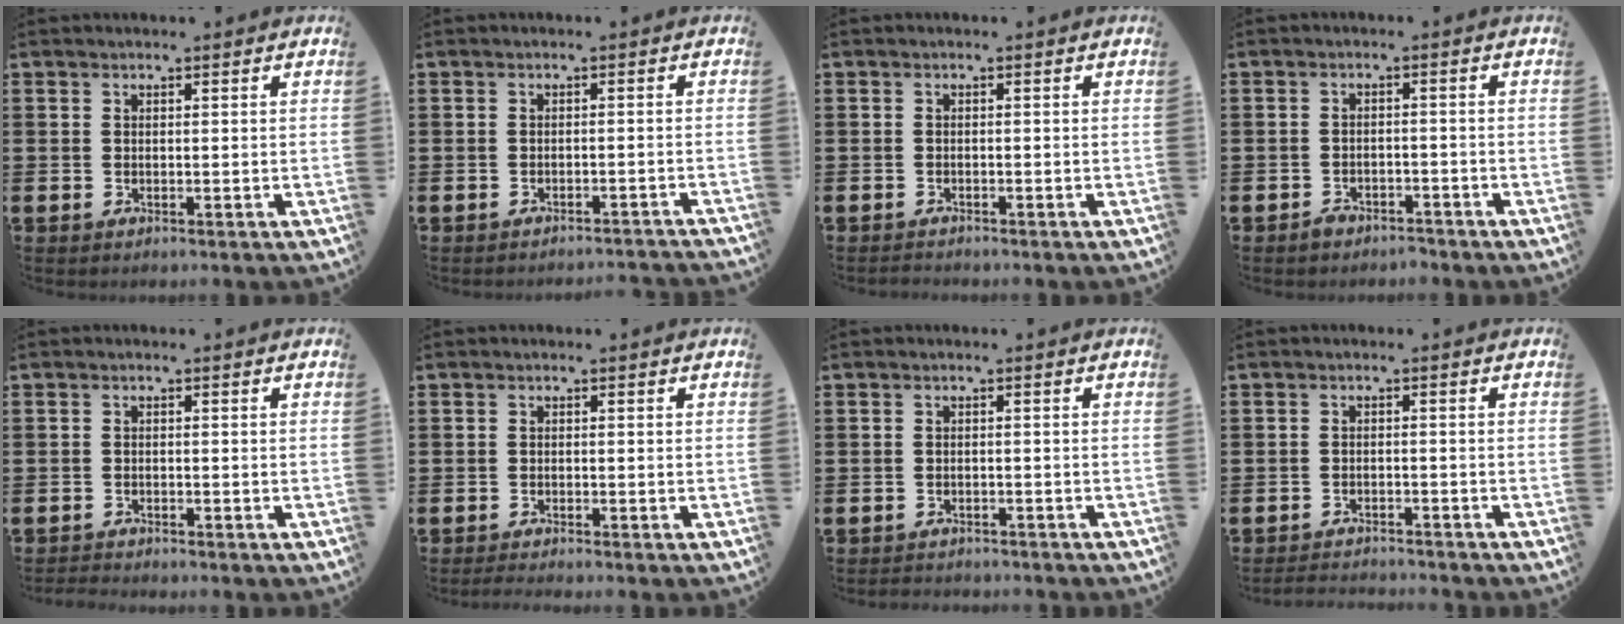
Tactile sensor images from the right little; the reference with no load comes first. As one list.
[{"total": 1.2, "force": [-1.2, -0.2, 0.0], "torque": [-0.001, 0.004, -0.025]}, {"total": 0.6, "force": [-0.6, 0.1, 0.0], "torque": [-0.002, -0.002, -0.012]}, {"total": 1.8, "force": [-1.7, 0.6, 0.1], "torque": [-0.009, 0.004, -0.037]}, {"total": 1.1, "force": [-1.0, 0.0, 0.0], "torque": [-0.002, 0.000, -0.022]}, {"total": 0.9, "force": [-0.8, -0.1, 0.4], "torque": [-0.006, -0.002, -0.017]}, {"total": 1.2, "force": [-1.2, 0.0, -0.1], "torque": [-0.001, 0.003, -0.026]}, {"total": 2.0, "force": [-2.0, 0.0, -0.1], "torque": [-0.004, 0.002, -0.043]}]